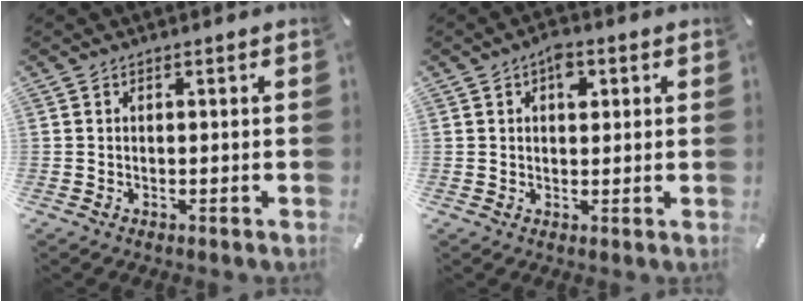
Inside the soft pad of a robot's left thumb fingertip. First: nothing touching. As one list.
[{"total": 3.8, "force": [1.4, 2.5, 2.6], "torque": [-0.023, -0.005, 0.017]}]